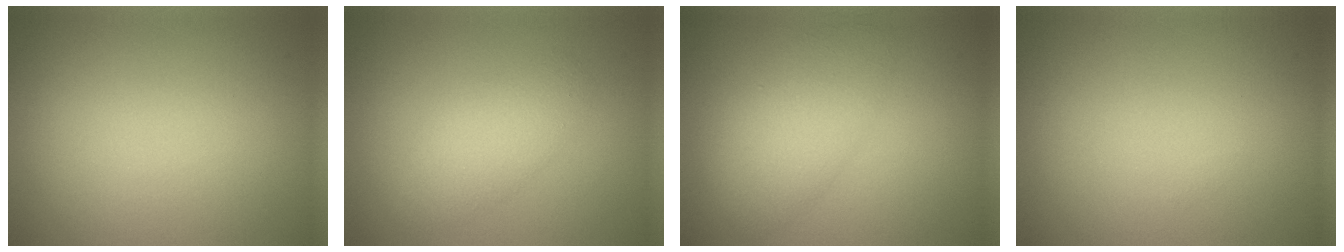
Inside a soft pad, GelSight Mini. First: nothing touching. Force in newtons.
{"total": 2.8, "press": 2.8, "slide": 0.0}
{"total": 4.6, "press": 4.6, "slide": 0.3}
{"total": 0.0}